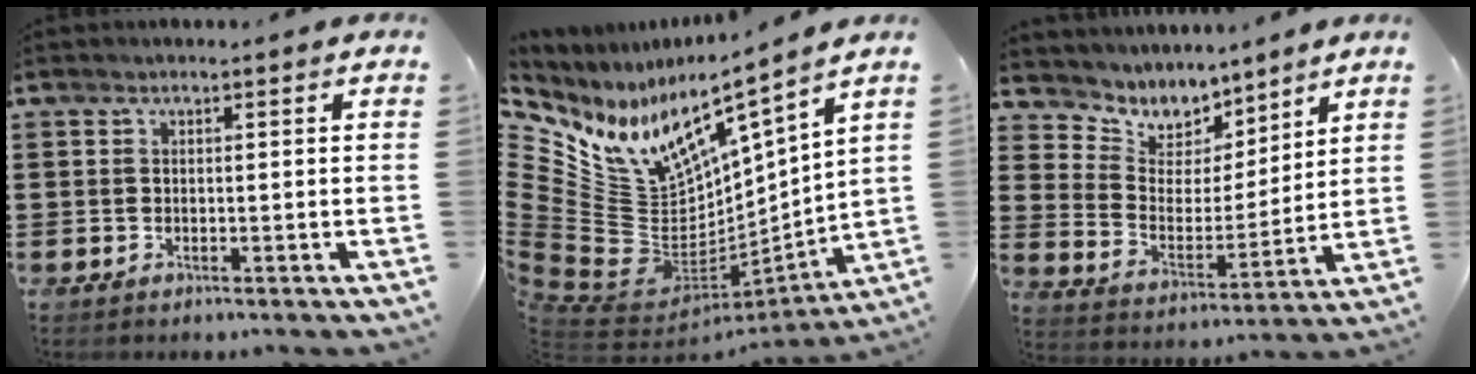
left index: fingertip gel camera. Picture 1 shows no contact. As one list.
[{"total": 12.1, "force": [6.2, 7.4, 7.3], "torque": [-0.195, -0.075, 0.102]}, {"total": 6.8, "force": [6.0, 3.3, -0.2], "torque": [-0.045, -0.047, 0.108]}]